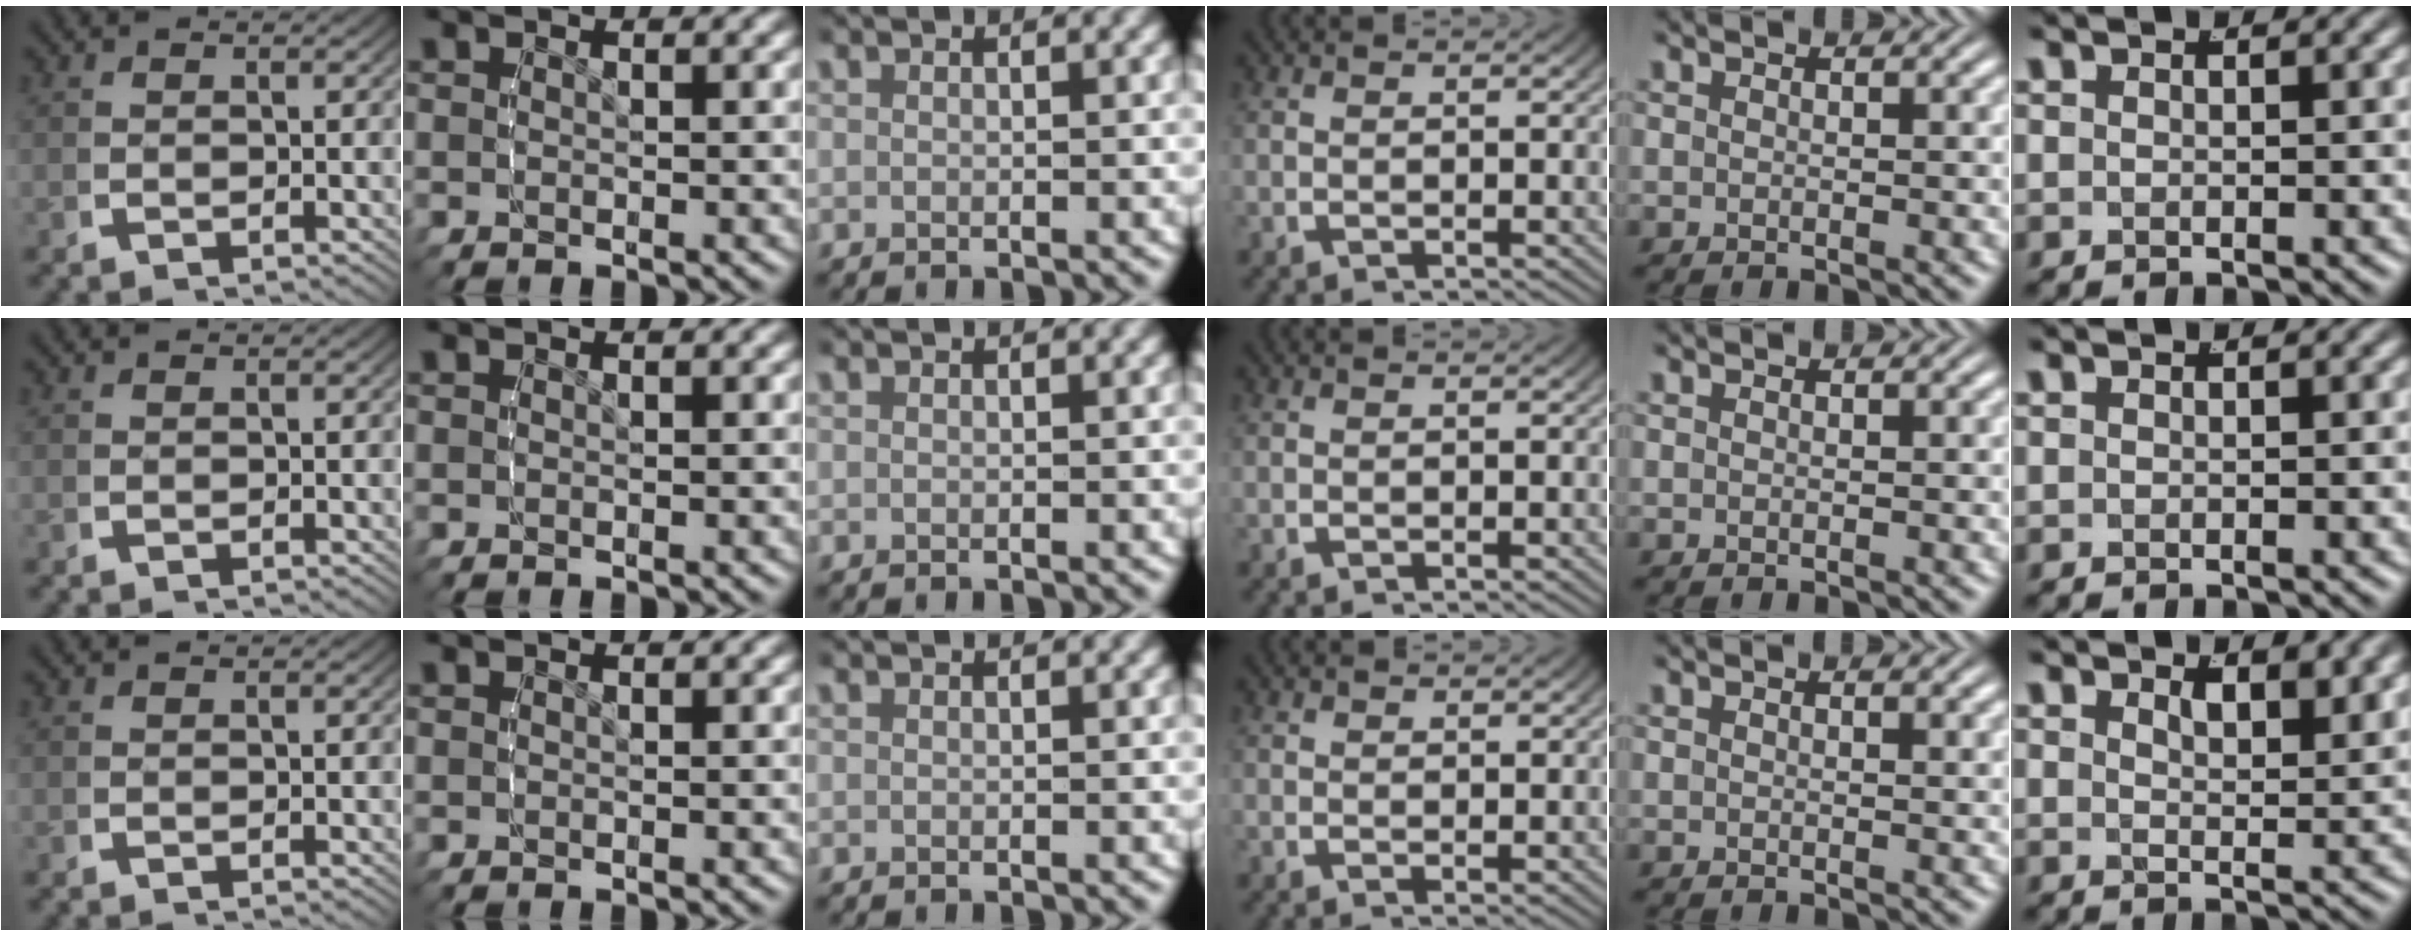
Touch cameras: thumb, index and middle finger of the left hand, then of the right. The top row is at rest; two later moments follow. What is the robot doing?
{"motion": "lift_and_place", "object": "sponge"}